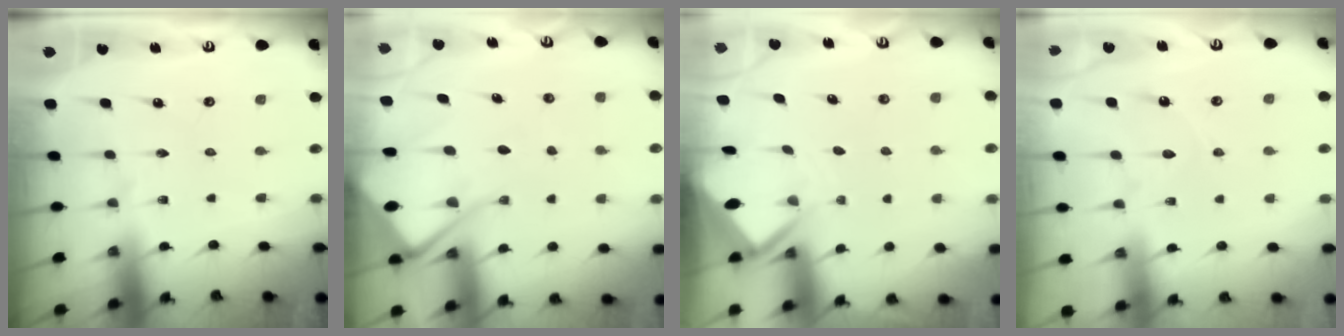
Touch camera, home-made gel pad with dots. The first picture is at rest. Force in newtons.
{"total": 10.9, "press": 10.9, "slide": 1.0}
{"total": 3.3, "press": 3.3, "slide": 0.3}
{"total": 4.6, "press": 4.5, "slide": 0.7}